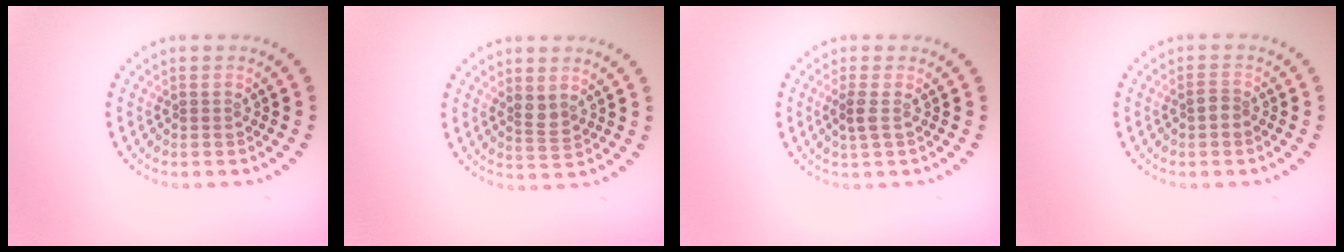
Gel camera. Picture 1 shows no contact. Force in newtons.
{"total": 1.7, "press": 1.5, "slide": 0.9}
{"total": 1.3, "press": 1.0, "slide": 0.8}
{"total": 1.0, "press": 1.0, "slide": 0.3}